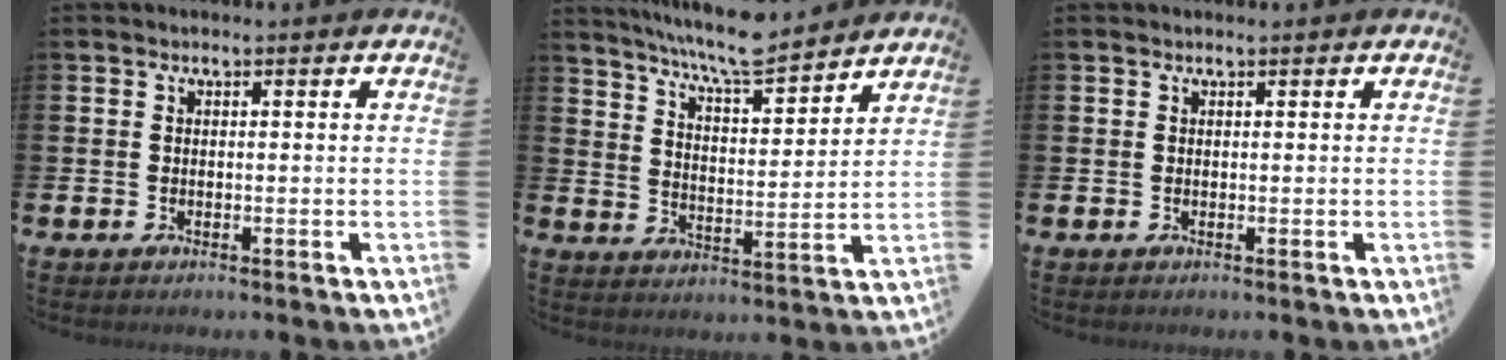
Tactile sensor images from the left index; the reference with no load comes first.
{"total": 8.1, "force": [7.7, 0.6, 2.5], "torque": [-0.067, -0.049, 0.137]}
{"total": 0.0}